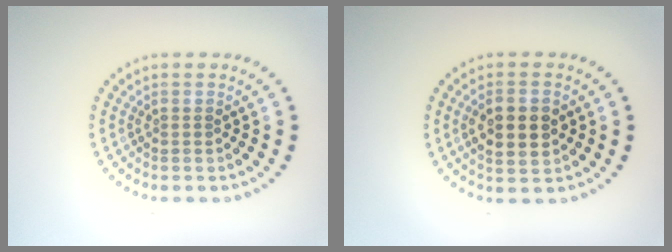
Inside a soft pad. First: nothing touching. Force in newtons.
{"total": 3.7, "press": 3.7, "slide": 0.4}